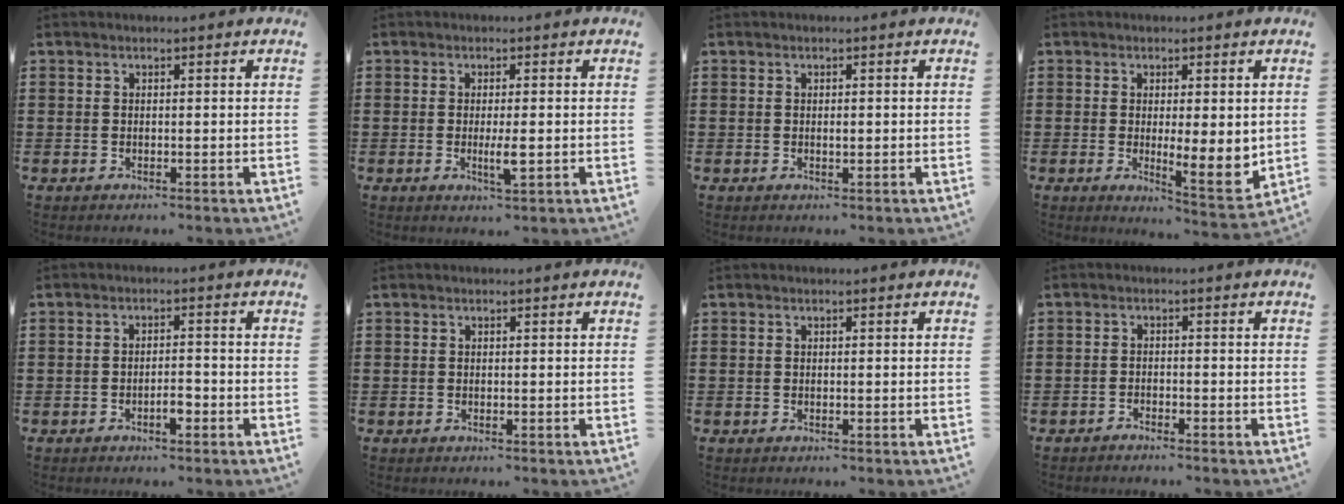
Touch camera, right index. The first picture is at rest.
{"total": 3.4, "force": [-0.6, 0.5, 3.3], "torque": [-0.064, -0.007, -0.013]}
{"total": 0.8, "force": [0.0, 0.3, 0.7], "torque": [-0.015, 0.000, 0.000]}
{"total": 6.0, "force": [0.5, 2.0, 5.6], "torque": [-0.077, -0.013, 0.009]}
{"total": 2.5, "force": [-1.3, 0.8, 2.0], "torque": [-0.036, 0.004, -0.024]}
{"total": 0.0}
{"total": 0.0}
{"total": 1.4, "force": [-1.4, 0.0, 0.0], "torque": [-0.004, 0.004, -0.029]}